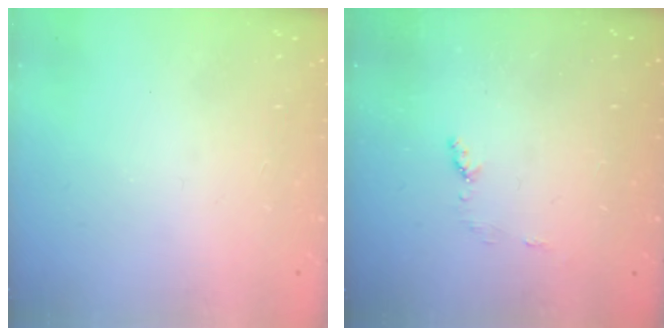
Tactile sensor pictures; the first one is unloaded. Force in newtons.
{"total": 4.3, "press": 4.2, "slide": 0.5}